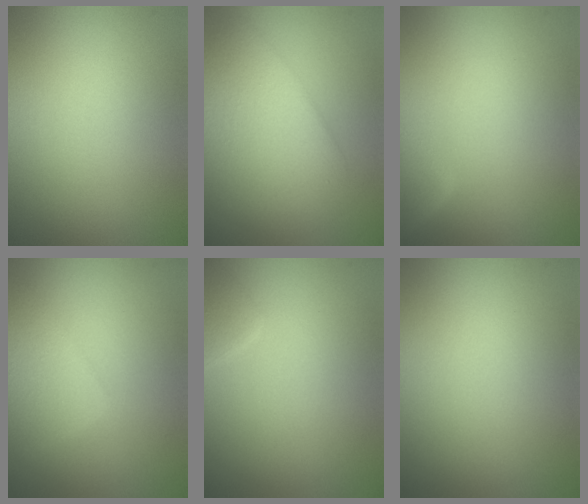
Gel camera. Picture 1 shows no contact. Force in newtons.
{"total": 4.6, "press": 4.6, "slide": 0.1}
{"total": 3.0, "press": 3.0, "slide": 0.3}
{"total": 3.2, "press": 3.2, "slide": 0.1}
{"total": 1.2, "press": 1.2, "slide": 0.1}
{"total": 0.0}